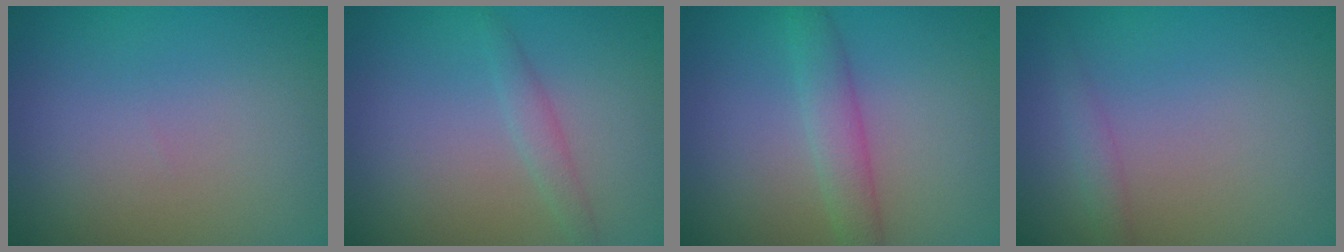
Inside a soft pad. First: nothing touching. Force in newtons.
{"total": 1.2, "press": 1.2, "slide": 0.1}
{"total": 2.5, "press": 2.5, "slide": 0.1}
{"total": 1.2, "press": 1.2, "slide": 0.1}